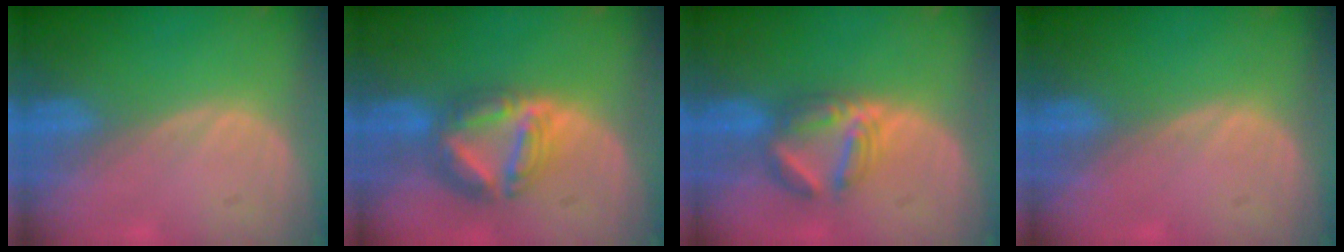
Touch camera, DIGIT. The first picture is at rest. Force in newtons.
{"total": 8.1, "press": 6.9, "slide": 4.1}
{"total": 5.8, "press": 5.6, "slide": 1.3}
{"total": 0.0}